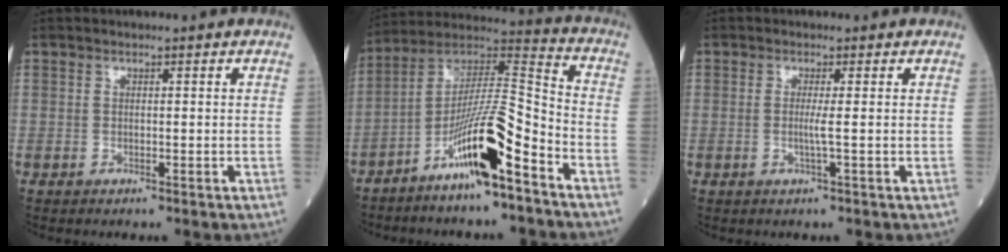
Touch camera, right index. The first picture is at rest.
{"total": 14.5, "force": [-8.1, 1.4, 12.0], "torque": [-0.222, 0.006, -0.145]}
{"total": 1.7, "force": [-0.3, -0.6, 1.6], "torque": [-0.032, -0.003, -0.008]}